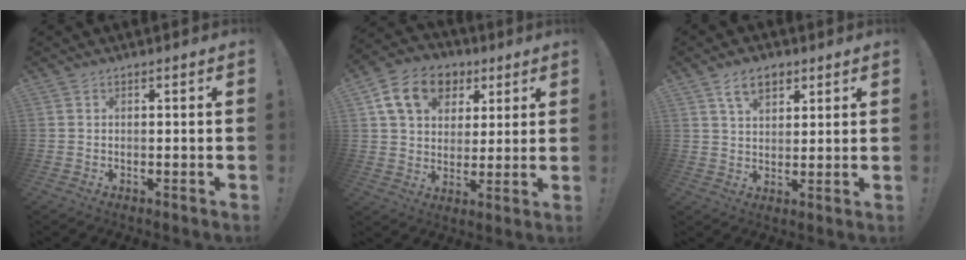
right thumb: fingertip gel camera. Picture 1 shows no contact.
{"total": 15.2, "force": [6.6, 11.3, 7.7], "torque": [-0.111, -0.023, 0.127]}
{"total": 7.6, "force": [4.3, 4.5, 4.3], "torque": [-0.071, -0.005, 0.080]}